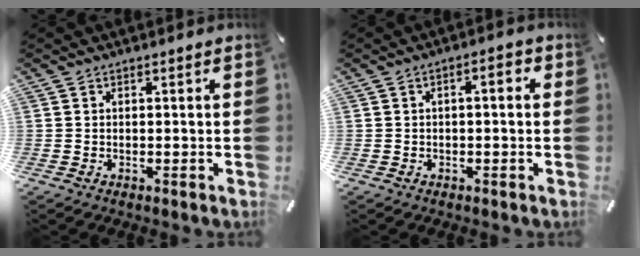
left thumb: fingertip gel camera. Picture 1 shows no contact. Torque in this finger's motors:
{"motor_torque": [-0.12, 0.05, -0.14, -0.13, 0.00]}